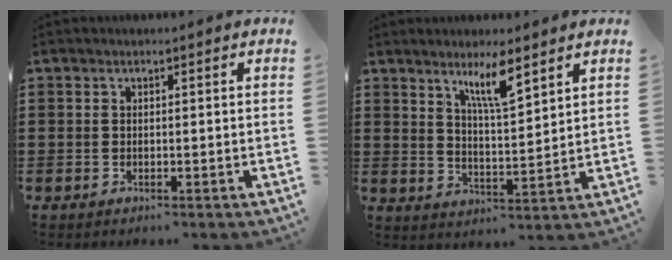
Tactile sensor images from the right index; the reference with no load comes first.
{"total": 6.2, "force": [4.4, 0.8, 4.3], "torque": [-0.080, -0.010, 0.073]}